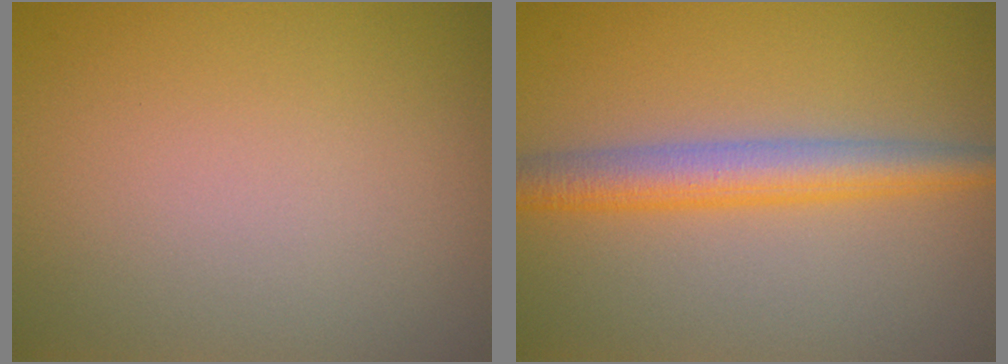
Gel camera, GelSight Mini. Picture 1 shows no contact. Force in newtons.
{"total": 4.4, "press": 4.4, "slide": 0.1}